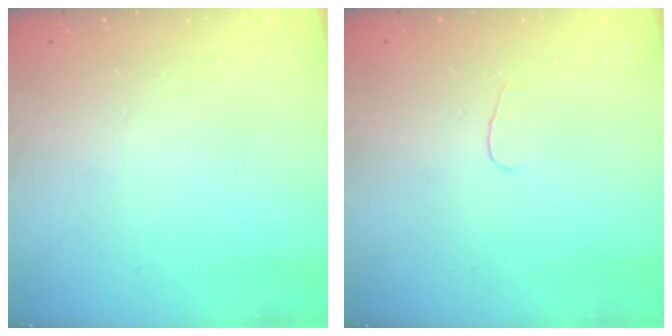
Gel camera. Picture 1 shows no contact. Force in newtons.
{"total": 2.8, "press": 2.8, "slide": 0.3}